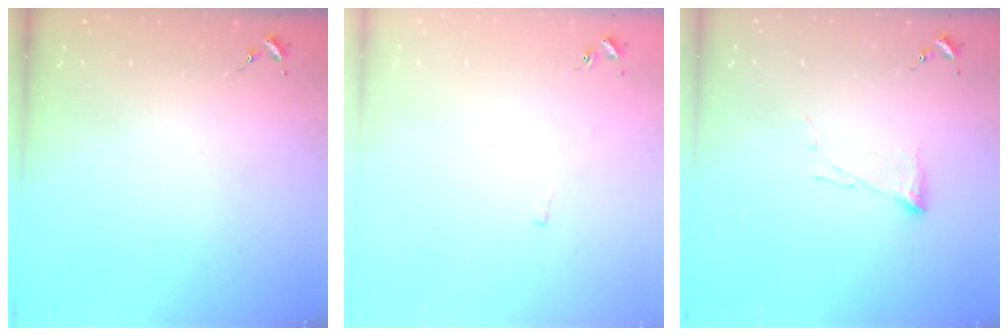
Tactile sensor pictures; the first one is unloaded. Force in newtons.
{"total": 2.2, "press": 2.2, "slide": 0.5}
{"total": 5.2, "press": 5.2, "slide": 0.1}